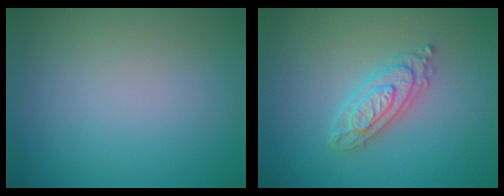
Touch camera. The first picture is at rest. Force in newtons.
{"total": 3.7, "press": 3.7, "slide": 0.6}